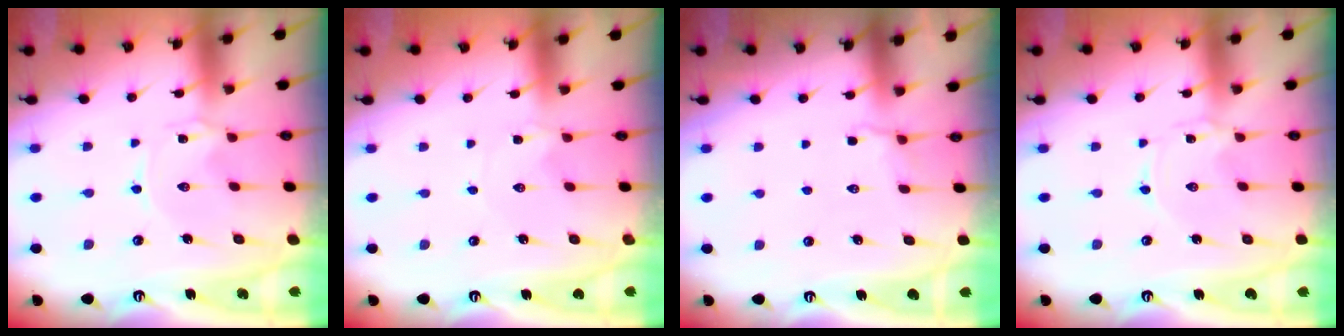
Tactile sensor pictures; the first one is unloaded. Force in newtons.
{"total": 0.0}
{"total": 3.6, "press": 3.1, "slide": 1.8}
{"total": 0.0}